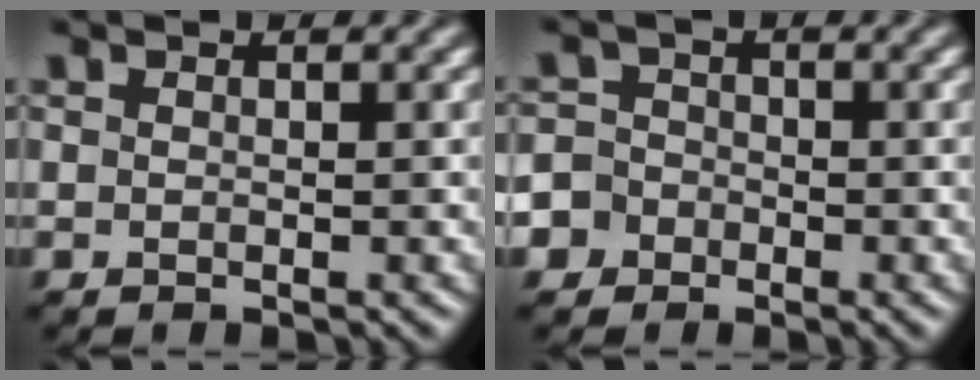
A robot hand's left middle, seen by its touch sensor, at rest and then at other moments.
{"total": 5.0, "force": [-2.6, 4.2, 0.7], "torque": [-0.001, 0.005, -0.073]}